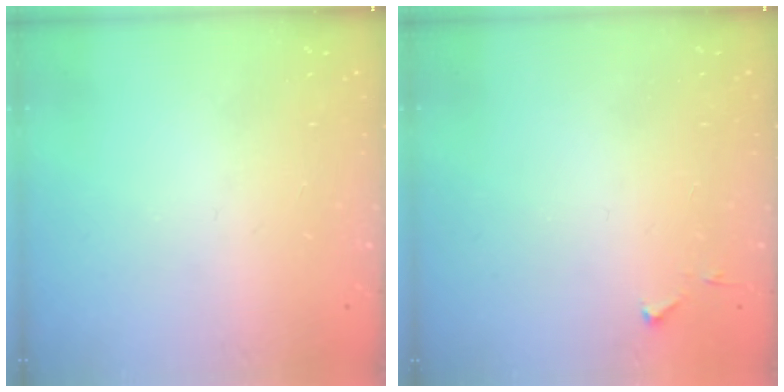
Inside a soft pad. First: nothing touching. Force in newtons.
{"total": 3.1, "press": 3.1, "slide": 0.5}